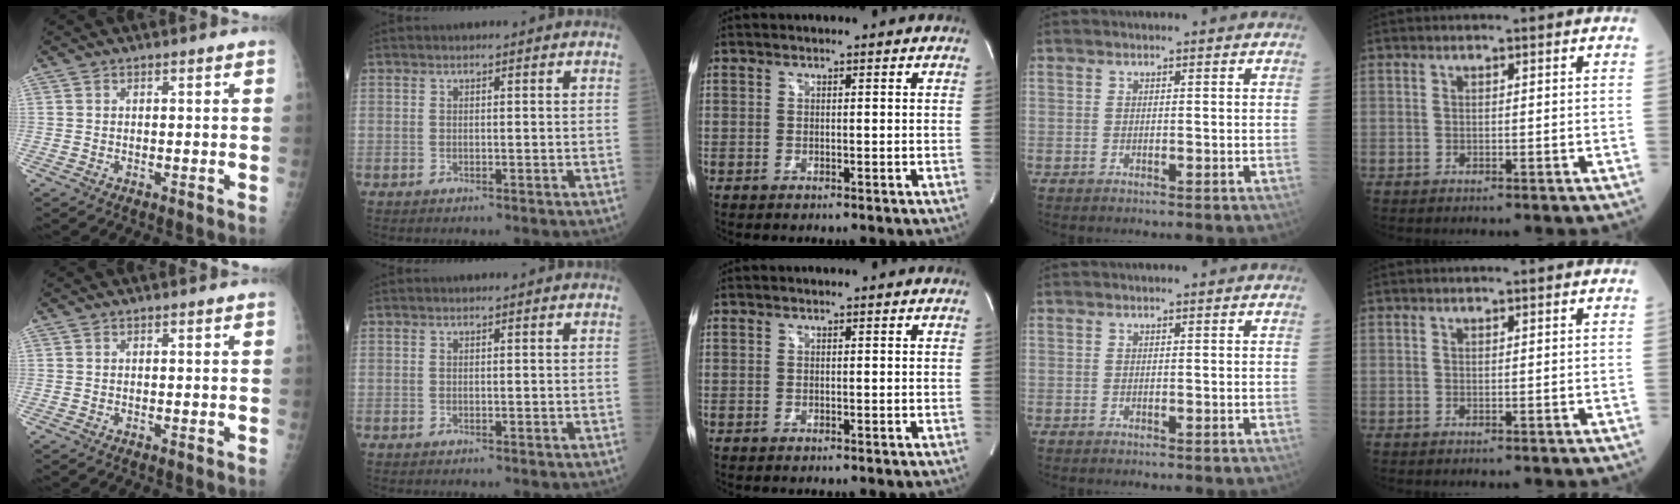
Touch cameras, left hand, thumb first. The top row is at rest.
{}